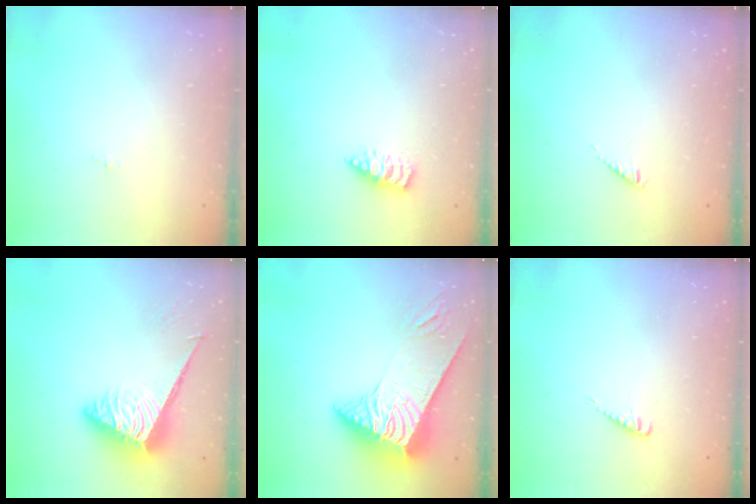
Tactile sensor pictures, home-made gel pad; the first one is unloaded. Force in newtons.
{"total": 2.9, "press": 2.8, "slide": 0.4}
{"total": 1.0, "press": 1.0, "slide": 0.3}
{"total": 7.3, "press": 7.3, "slide": 0.7}
{"total": 9.7, "press": 9.5, "slide": 1.8}
{"total": 2.4, "press": 2.4, "slide": 0.3}